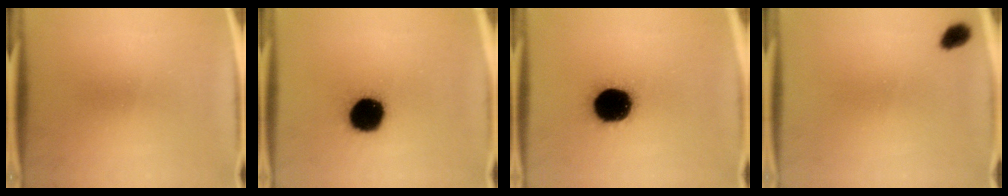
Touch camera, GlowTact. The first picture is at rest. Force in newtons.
{"total": 16.0}
{"total": 19.4}
{"total": 3.0}